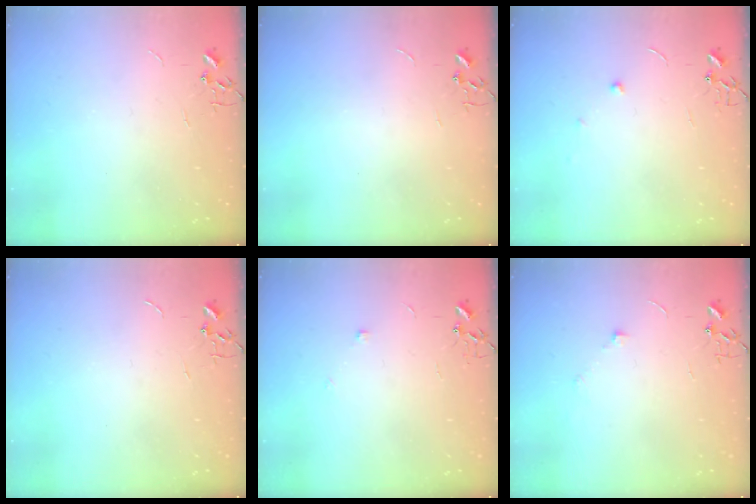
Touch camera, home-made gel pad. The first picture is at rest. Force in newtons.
{"total": 0.0}
{"total": 4.8, "press": 4.8, "slide": 0.5}
{"total": 0.0}
{"total": 4.3, "press": 4.2, "slide": 1.1}
{"total": 4.0, "press": 3.6, "slide": 1.6}